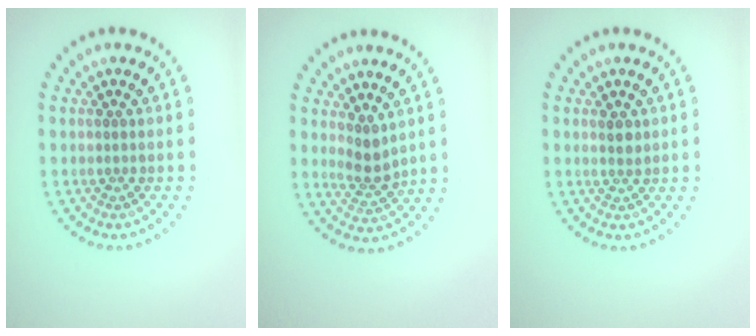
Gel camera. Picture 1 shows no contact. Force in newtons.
{"total": 2.3, "press": 2.0, "slide": 1.1}
{"total": 1.2, "press": 1.1, "slide": 0.5}